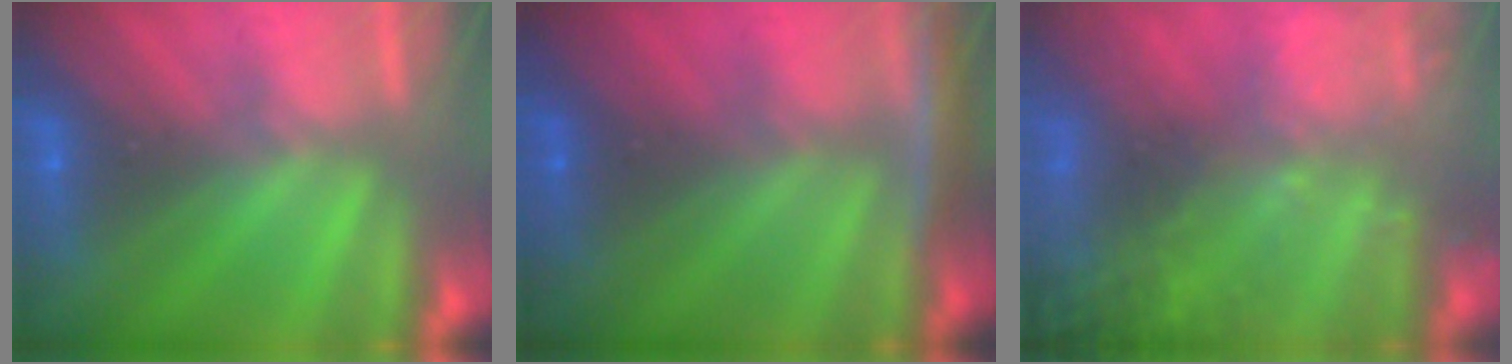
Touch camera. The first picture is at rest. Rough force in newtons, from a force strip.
{"total": 1.3}
{"total": 9.0}